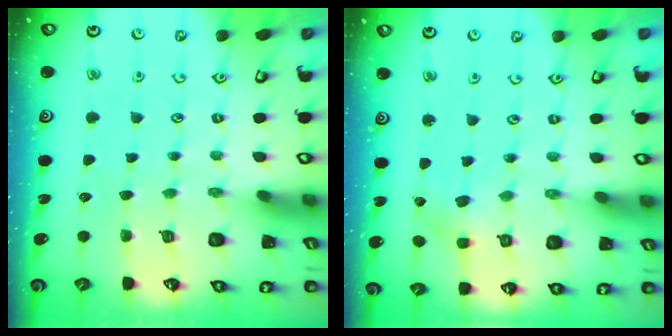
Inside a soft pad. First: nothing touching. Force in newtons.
{"total": 2.3, "press": 2.3, "slide": 0.6}